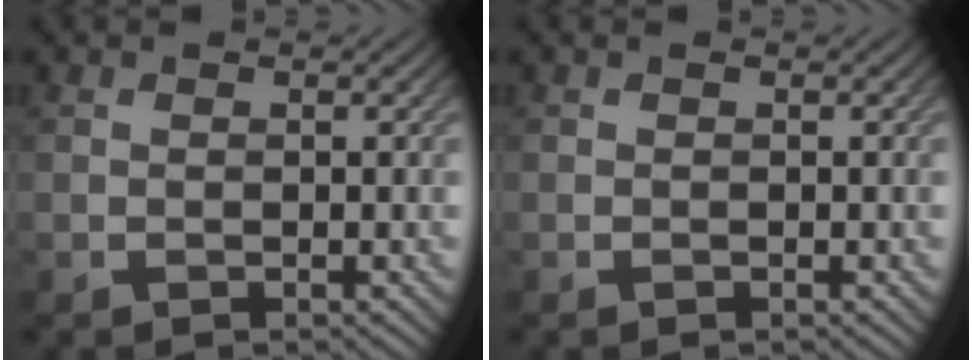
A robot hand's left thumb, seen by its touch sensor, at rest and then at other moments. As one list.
[{"total": 0.0}]